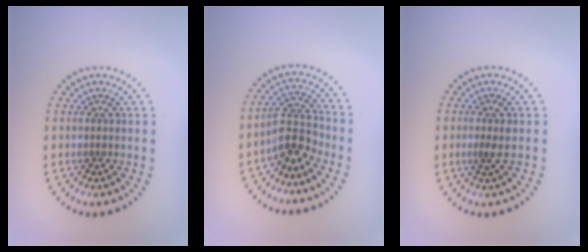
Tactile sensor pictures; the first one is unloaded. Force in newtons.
{"total": 3.2, "press": 2.7, "slide": 1.7}
{"total": 1.1, "press": 1.0, "slide": 0.4}